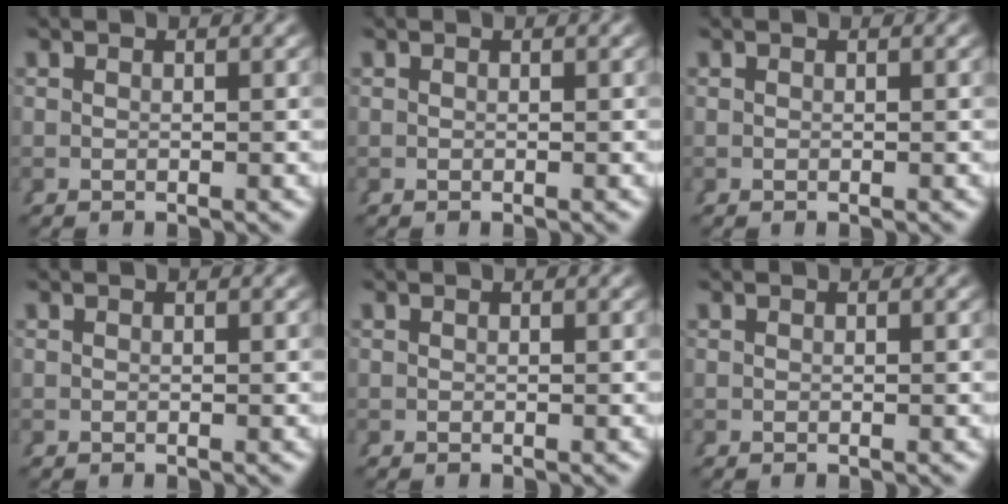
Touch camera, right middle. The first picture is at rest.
{"total": 0.0}
{"total": 0.0}
{"total": 0.0}
{"total": 0.0}
{"total": 0.0}